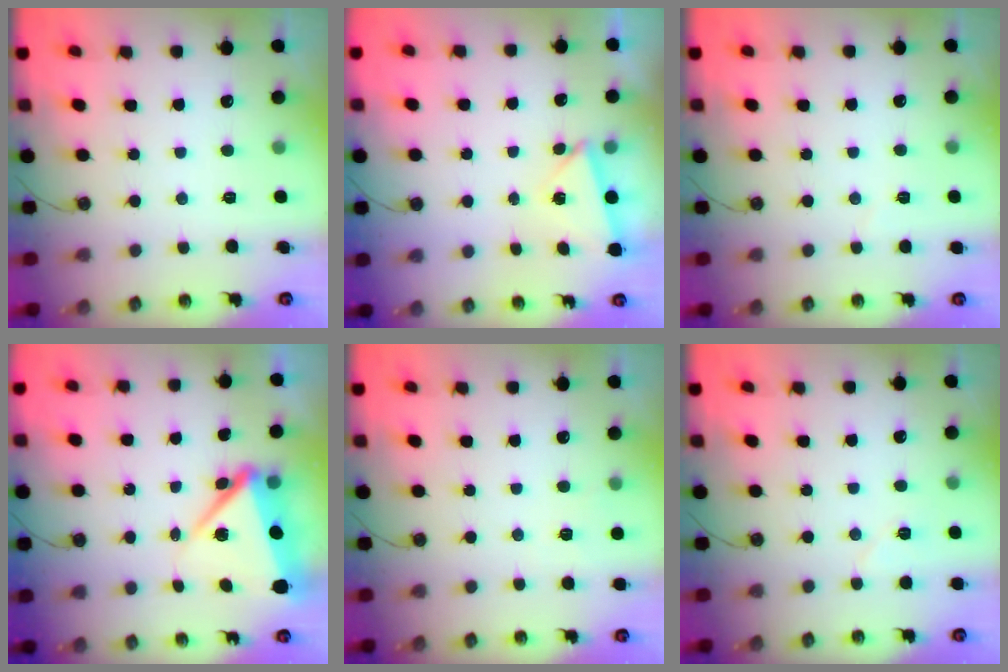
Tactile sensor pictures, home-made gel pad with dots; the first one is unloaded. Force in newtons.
{"total": 2.5, "press": 1.9, "slide": 1.6}
{"total": 2.9, "press": 2.7, "slide": 1.1}
{"total": 9.1, "press": 8.9, "slide": 1.7}
{"total": 2.9, "press": 2.9, "slide": 0.2}
{"total": 5.4, "press": 5.3, "slide": 0.5}